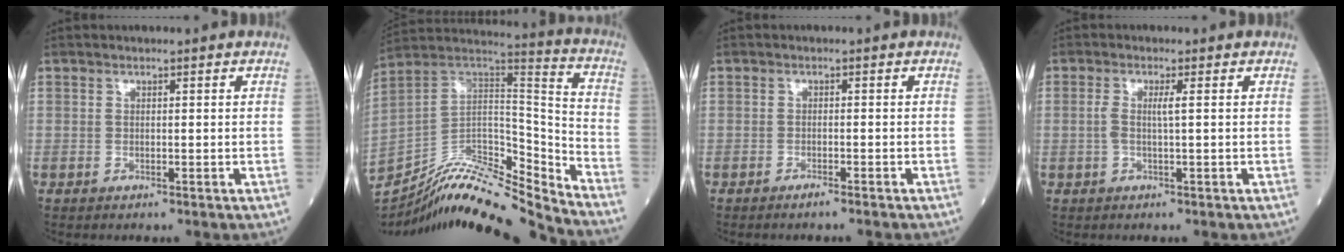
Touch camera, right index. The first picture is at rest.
{"total": 19.4, "force": [-18.6, 0.9, 5.5], "torque": [-0.097, 0.043, -0.314]}
{"total": 1.6, "force": [-1.3, -0.1, 0.8], "torque": [-0.014, -0.001, -0.018]}
{"total": 2.2, "force": [0.2, 0.0, 2.2], "torque": [-0.051, 0.002, 0.001]}